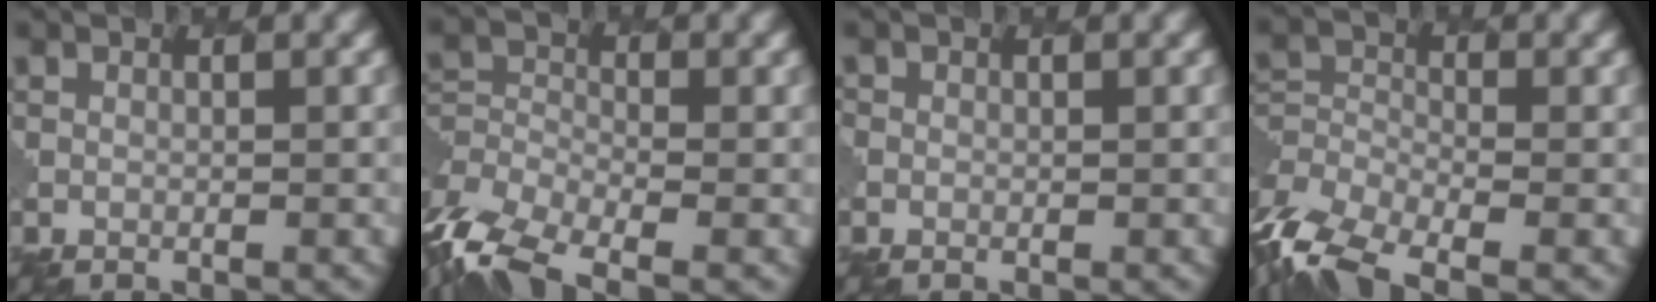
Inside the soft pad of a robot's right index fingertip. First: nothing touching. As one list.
[{"total": 6.5, "force": [-4.5, 2.8, 3.7], "torque": [-0.074, -0.007, -0.096]}, {"total": 0.6, "force": [-0.1, 0.6, 0.1], "torque": [-0.002, -0.002, -0.002]}, {"total": 6.6, "force": [-4.6, 2.9, 3.7], "torque": [-0.074, -0.007, -0.098]}]